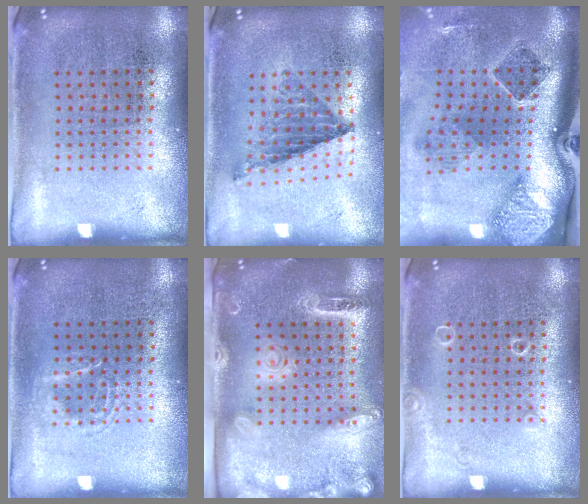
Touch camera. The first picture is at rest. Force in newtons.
{"total": 0.8, "press": 0.8, "slide": 0.1}
{"total": 3.0, "press": 2.0, "slide": 2.3}
{"total": 1.4, "press": 1.4, "slide": 0.2}
{"total": 2.5, "press": 2.0, "slide": 1.6}
{"total": 0.7, "press": 0.7, "slide": 0.1}